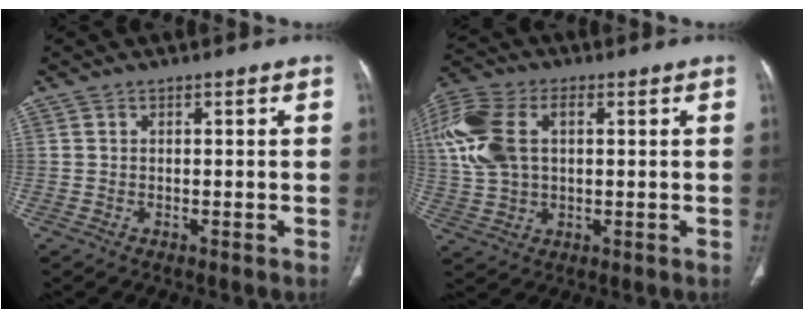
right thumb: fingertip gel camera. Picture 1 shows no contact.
{"total": 17.1, "force": [3.8, 11.0, 12.5], "torque": [-0.312, 0.017, 0.070]}